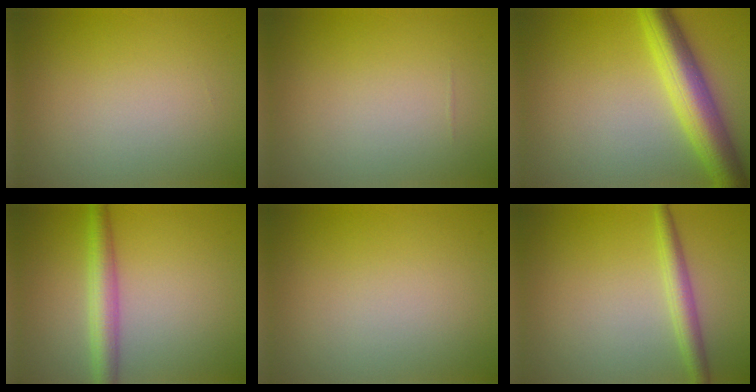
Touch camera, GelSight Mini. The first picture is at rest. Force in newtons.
{"total": 0.0}
{"total": 6.8, "press": 6.8, "slide": 0.1}
{"total": 3.5, "press": 3.5, "slide": 0.1}
{"total": 0.0}
{"total": 2.5, "press": 2.5, "slide": 0.0}